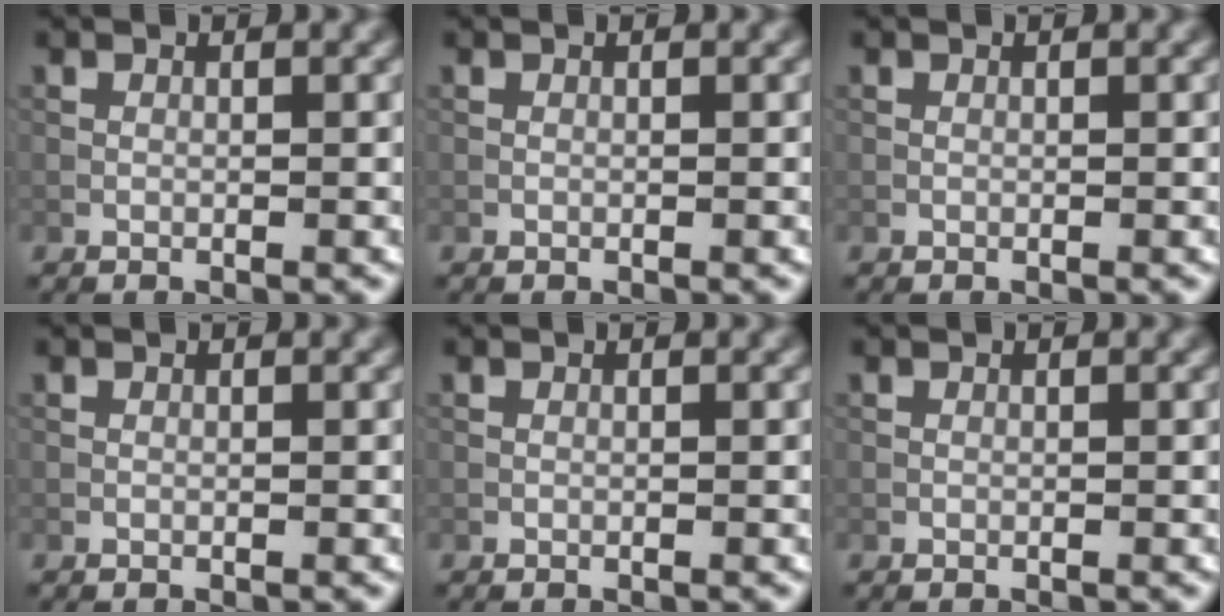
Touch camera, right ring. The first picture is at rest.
{"total": 0.0}
{"total": 0.0}
{"total": 0.0}
{"total": 0.0}
{"total": 0.0}